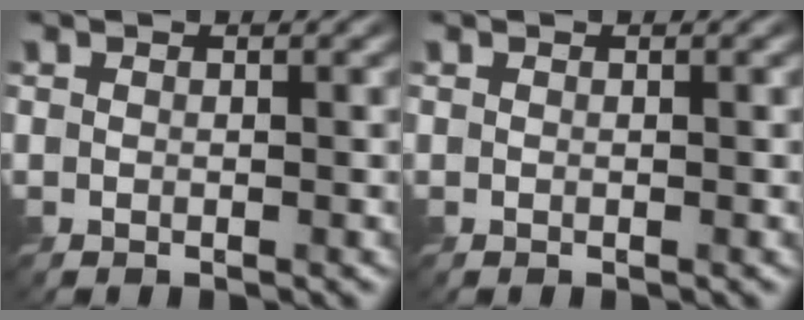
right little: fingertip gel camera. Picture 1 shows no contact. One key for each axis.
{"total": 0.0}